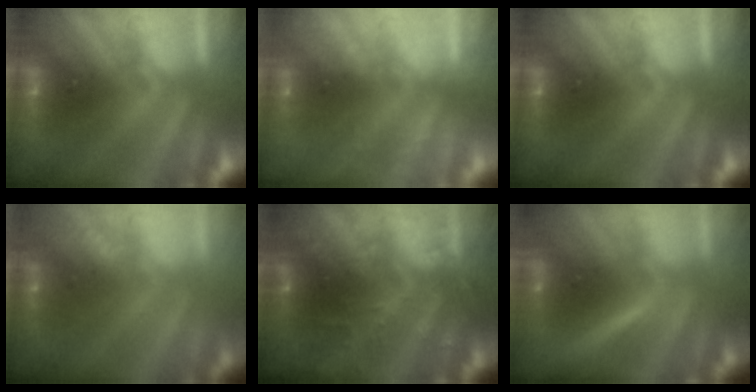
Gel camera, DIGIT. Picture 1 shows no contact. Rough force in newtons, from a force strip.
{"total": 2.2}
{"total": 0.0}
{"total": 2.5}
{"total": 8.6}
{"total": 1.7}